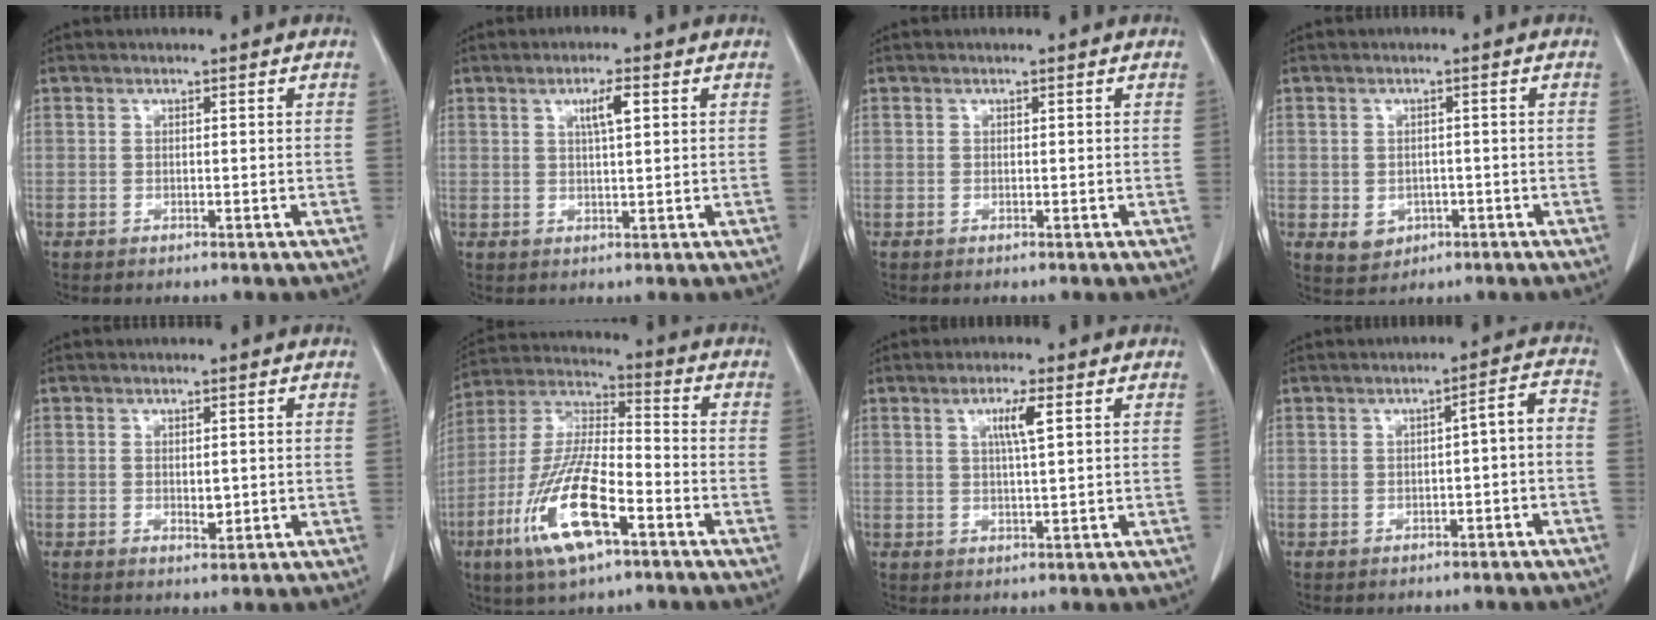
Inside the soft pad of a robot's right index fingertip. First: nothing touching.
{"total": 3.4, "force": [1.4, 0.3, 3.1], "torque": [-0.054, 0.000, 0.024]}
{"total": 0.0}
{"total": 3.6, "force": [-1.1, 3.1, 1.4], "torque": [-0.018, 0.002, -0.002]}
{"total": 1.7, "force": [-0.1, 0.8, 1.5], "torque": [-0.025, -0.004, 0.003]}
{"total": 15.6, "force": [-7.1, 3.7, 13.4], "torque": [-0.282, -0.013, -0.129]}
{"total": 3.8, "force": [1.4, -0.2, 3.5], "torque": [-0.063, -0.001, 0.024]}
{"total": 3.9, "force": [-1.3, 0.6, 3.6], "torque": [-0.046, 0.020, -0.016]}